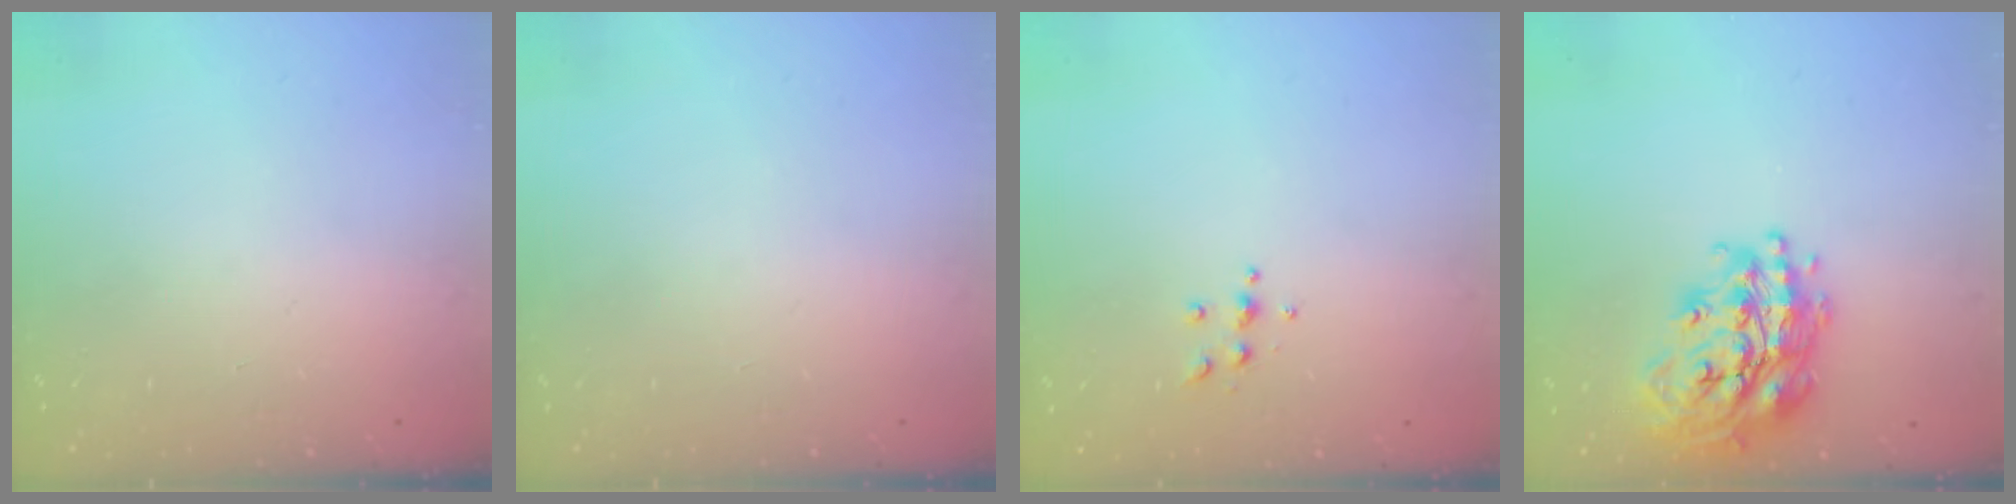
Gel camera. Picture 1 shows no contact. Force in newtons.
{"total": 0.0}
{"total": 5.3, "press": 5.3, "slide": 0.5}
{"total": 21.0, "press": 20.9, "slide": 1.5}